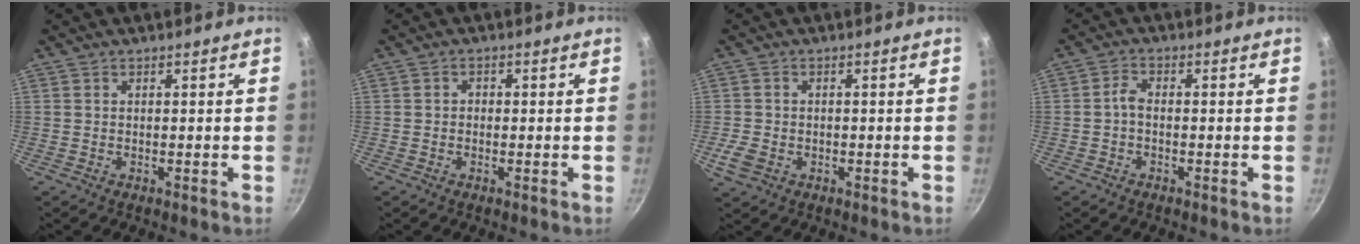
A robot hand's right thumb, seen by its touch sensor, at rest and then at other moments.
{"total": 1.1, "force": [-0.2, 1.0, 0.5], "torque": [-0.007, 0.005, -0.006]}
{"total": 4.1, "force": [-1.3, 3.1, 2.3], "torque": [-0.049, 0.003, -0.021]}
{"total": 2.4, "force": [-0.7, 1.4, 1.8], "torque": [-0.034, 0.015, -0.020]}